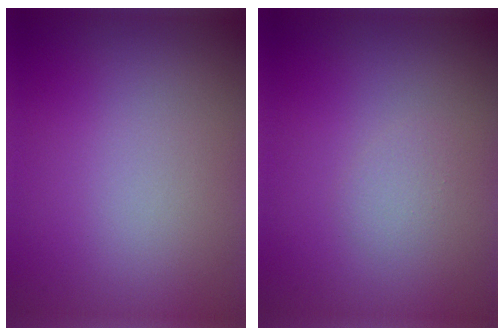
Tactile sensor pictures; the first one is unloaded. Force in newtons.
{"total": 0.8, "press": 0.8, "slide": 0.1}